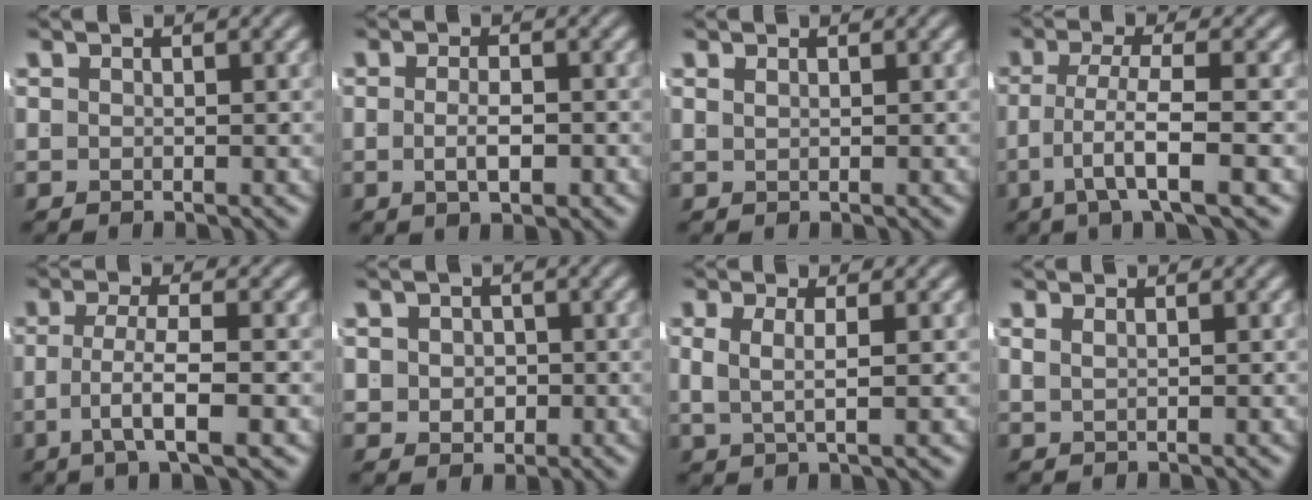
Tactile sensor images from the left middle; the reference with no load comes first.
{"total": 2.3, "force": [-1.1, 0.3, 2.0], "torque": [-0.030, -0.009, -0.012]}
{"total": 1.2, "force": [0.4, -1.1, -0.1], "torque": [0.013, -0.002, 0.015]}
{"total": 4.5, "force": [-1.7, 0.7, 4.1], "torque": [-0.076, -0.013, -0.022]}
{"total": 4.2, "force": [-1.4, 0.5, 3.9], "torque": [-0.066, -0.010, -0.018]}
{"total": 3.0, "force": [-0.2, 2.6, 1.5], "torque": [-0.027, -0.015, 0.005]}
{"total": 3.0, "force": [0.7, 0.9, 2.7], "torque": [-0.053, -0.007, 0.019]}
{"total": 1.0, "force": [0.6, -0.8, 0.3], "torque": [0.006, 0.000, 0.018]}